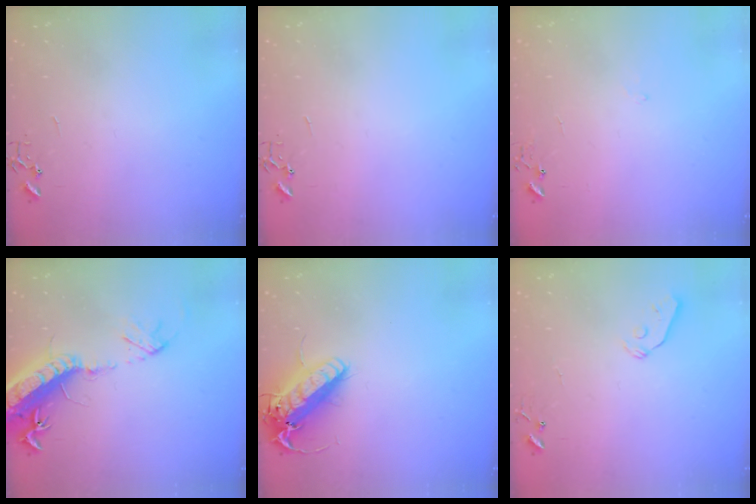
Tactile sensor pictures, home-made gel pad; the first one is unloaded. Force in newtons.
{"total": 0.0}
{"total": 5.8, "press": 5.8, "slide": 0.7}
{"total": 20.9, "press": 20.3, "slide": 4.9}
{"total": 15.9, "press": 15.7, "slide": 2.8}
{"total": 5.9, "press": 5.8, "slide": 0.7}